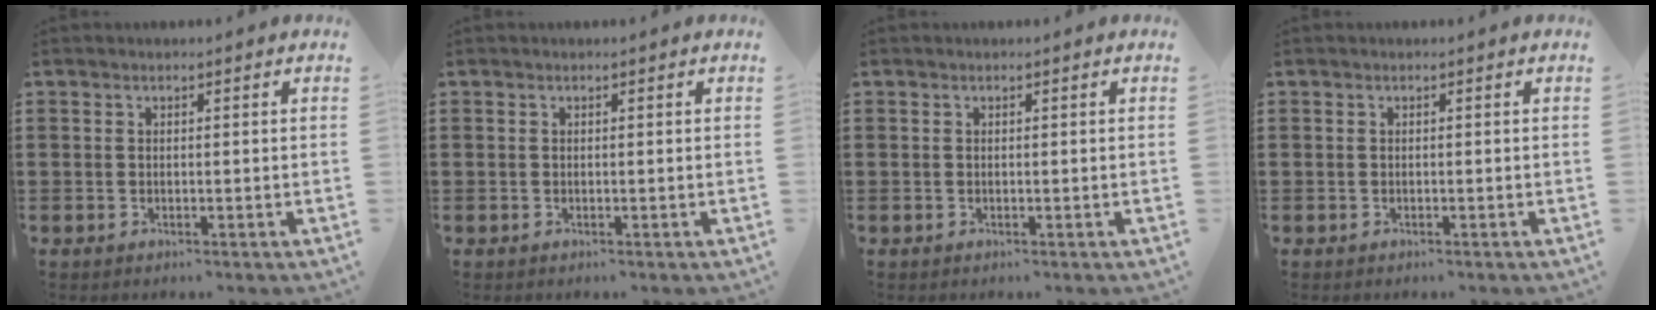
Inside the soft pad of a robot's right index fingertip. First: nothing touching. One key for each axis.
{"total": 0.0}
{"total": 0.0}
{"total": 0.0}